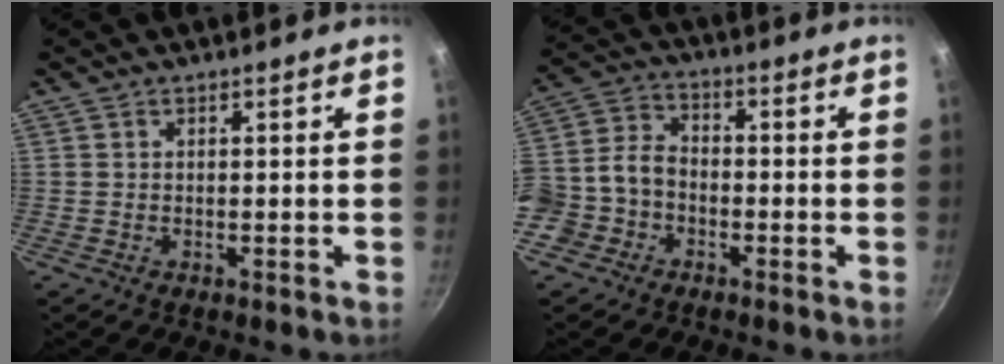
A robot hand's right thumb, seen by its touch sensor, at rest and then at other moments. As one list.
[{"total": 10.5, "force": [-4.6, 8.0, 5.1], "torque": [-0.087, 0.051, -0.101]}]